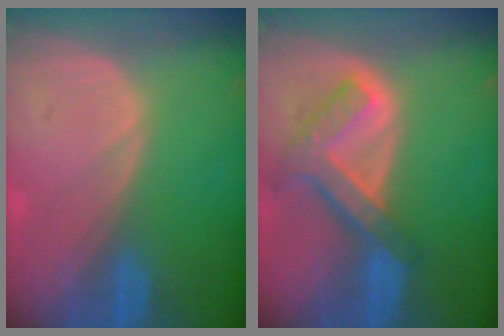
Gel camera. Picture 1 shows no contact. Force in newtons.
{"total": 7.6, "press": 6.5, "slide": 4.0}